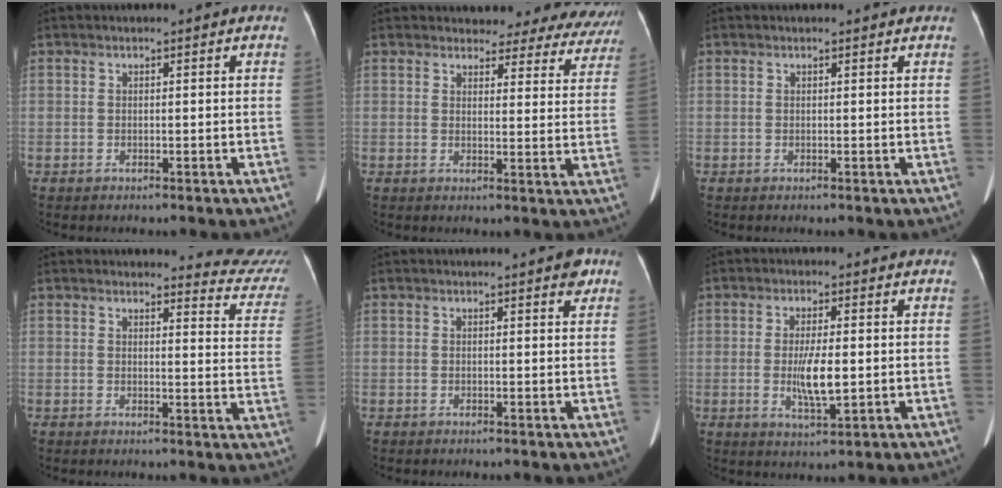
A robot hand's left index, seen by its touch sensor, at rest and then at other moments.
{"total": 17.6, "force": [16.7, 4.8, 2.8], "torque": [0.002, -0.064, 0.164]}
{"total": 2.0, "force": [1.9, 0.4, 0.6], "torque": [-0.008, -0.002, 0.013]}
{"total": 9.8, "force": [9.8, 0.7, -0.1], "torque": [0.031, -0.103, 0.068]}
{"total": 1.7, "force": [1.0, 0.4, 1.4], "torque": [-0.010, -0.014, 0.005]}
{"total": 5.3, "force": [-1.0, 1.1, 5.1], "torque": [-0.098, -0.027, -0.017]}